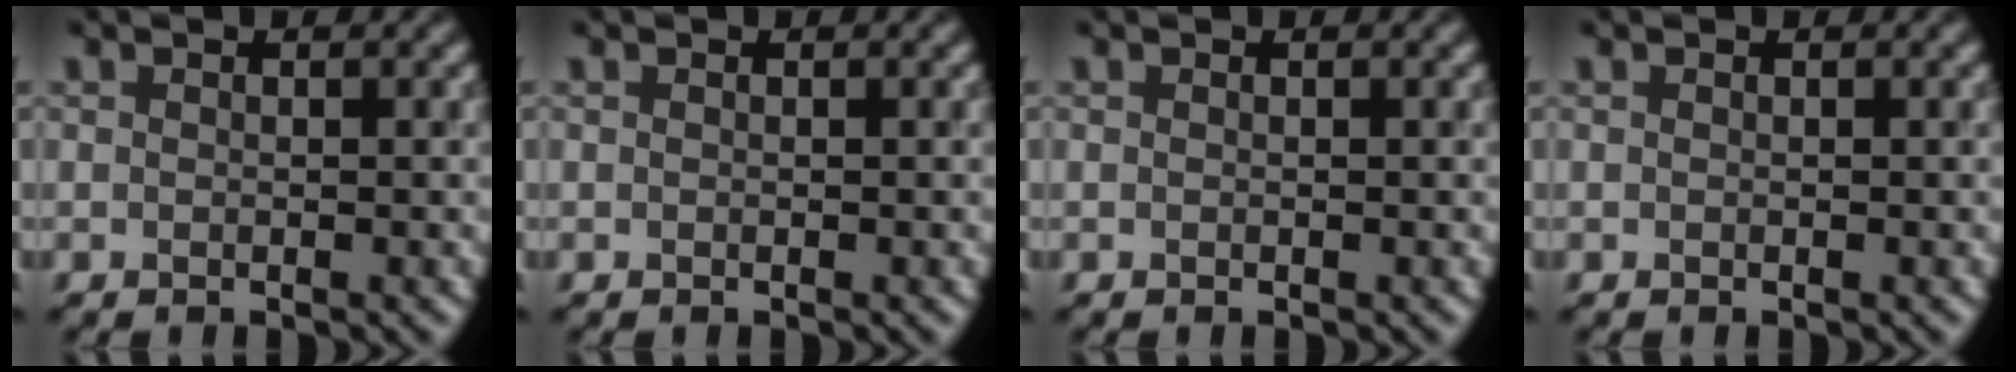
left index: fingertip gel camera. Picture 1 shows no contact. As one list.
[{"total": 0.0}, {"total": 0.0}, {"total": 0.0}]